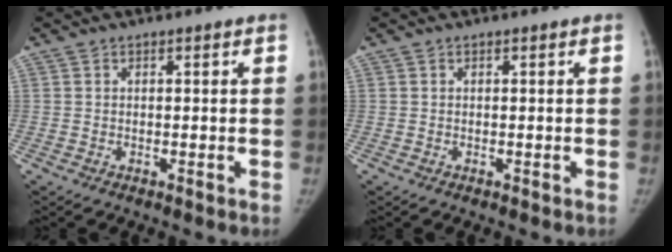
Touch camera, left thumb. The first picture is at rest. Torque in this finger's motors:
{"motor_torque": [0.25, -0.14, 0.30, -0.16, 0.07]}